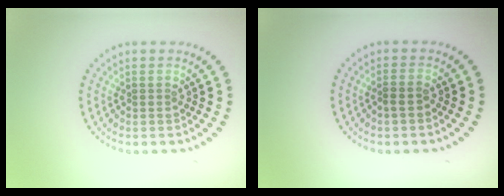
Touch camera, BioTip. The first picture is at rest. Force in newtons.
{"total": 0.9, "press": 0.7, "slide": 0.6}